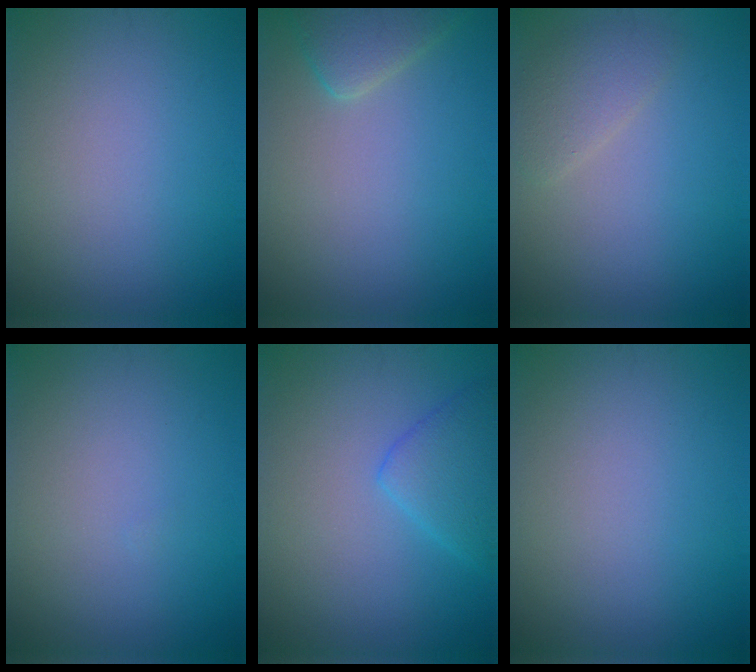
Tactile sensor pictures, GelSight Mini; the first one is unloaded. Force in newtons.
{"total": 2.9, "press": 2.9, "slide": 0.2}
{"total": 2.0, "press": 2.0, "slide": 0.2}
{"total": 0.0}
{"total": 3.2, "press": 3.2, "slide": 0.2}
{"total": 0.0}